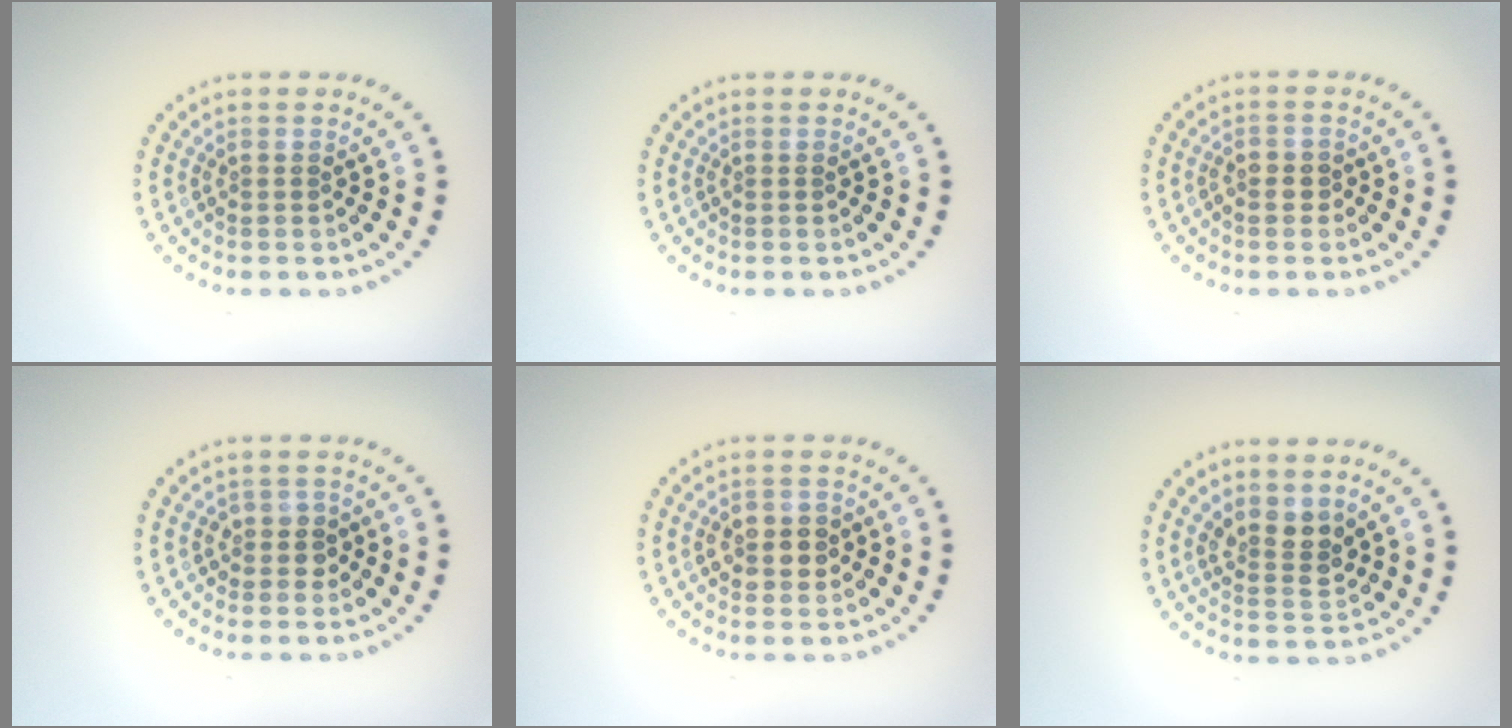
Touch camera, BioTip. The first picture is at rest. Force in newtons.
{"total": 0.0}
{"total": 1.1, "press": 1.1, "slide": 0.3}
{"total": 1.7, "press": 1.5, "slide": 0.9}
{"total": 2.6, "press": 2.5, "slide": 0.6}
{"total": 2.7, "press": 2.4, "slide": 1.2}